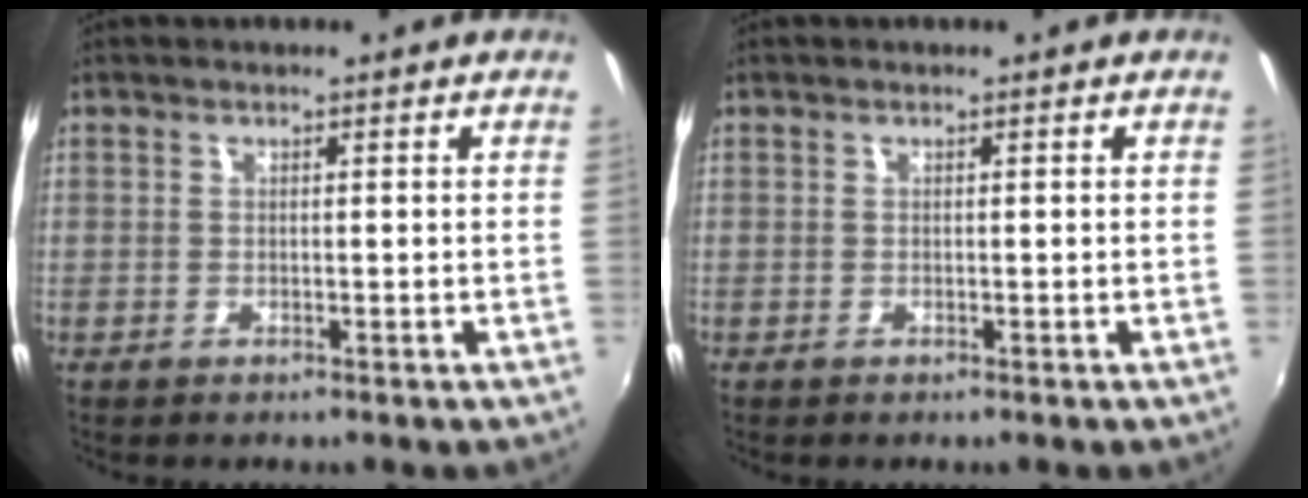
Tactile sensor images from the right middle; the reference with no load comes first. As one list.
[{"total": 0.0}]